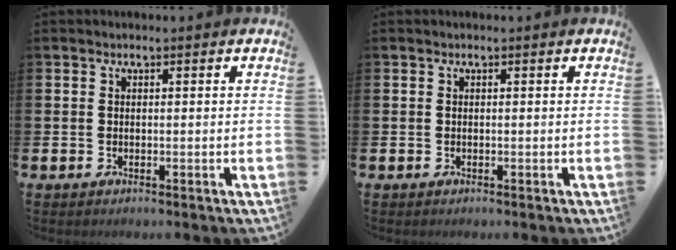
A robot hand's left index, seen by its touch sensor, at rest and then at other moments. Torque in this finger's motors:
{"motor_torque": [0.00, 0.00, 0.00, 0.00]}